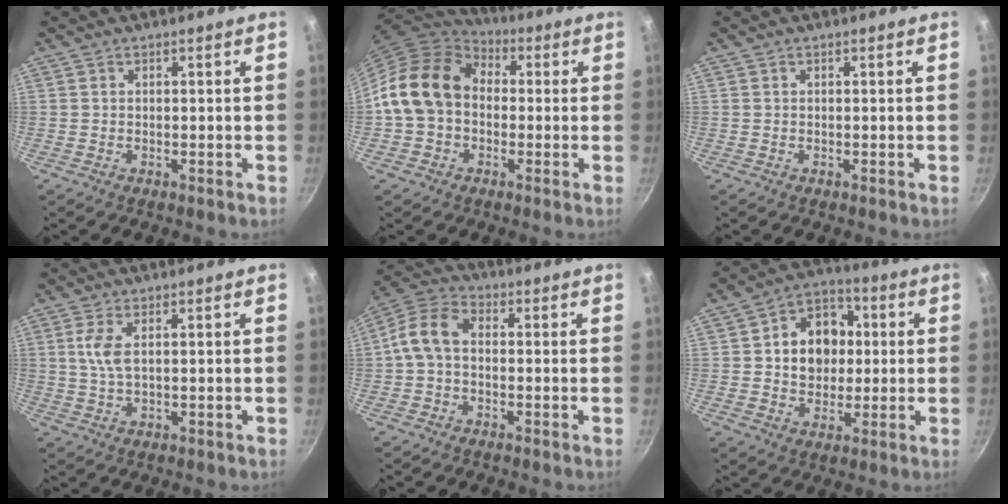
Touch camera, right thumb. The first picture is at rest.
{"total": 14.5, "force": [0.5, 11.3, 9.1], "torque": [-0.133, 0.032, -0.006]}
{"total": 0.0}
{"total": 4.3, "force": [1.1, 1.7, 3.8], "torque": [-0.084, 0.000, 0.024]}
{"total": 7.5, "force": [-0.7, 5.1, 5.5], "torque": [-0.110, 0.031, -0.031]}
{"total": 12.6, "force": [1.4, 10.3, 7.2], "torque": [-0.066, 0.014, 0.016]}